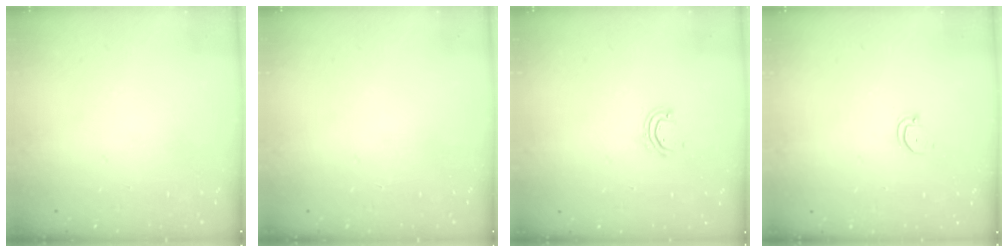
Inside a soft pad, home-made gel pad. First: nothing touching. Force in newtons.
{"total": 0.0}
{"total": 2.7, "press": 2.7, "slide": 0.2}
{"total": 2.4, "press": 2.4, "slide": 0.2}